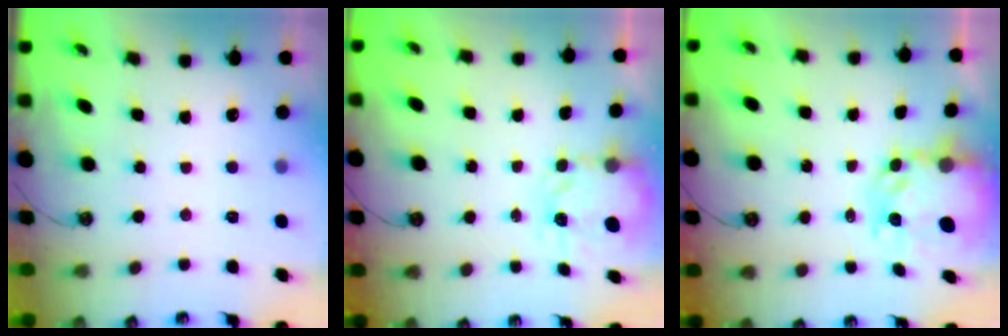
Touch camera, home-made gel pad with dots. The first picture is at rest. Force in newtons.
{"total": 4.5, "press": 4.5, "slide": 0.5}
{"total": 8.2, "press": 8.2, "slide": 0.7}